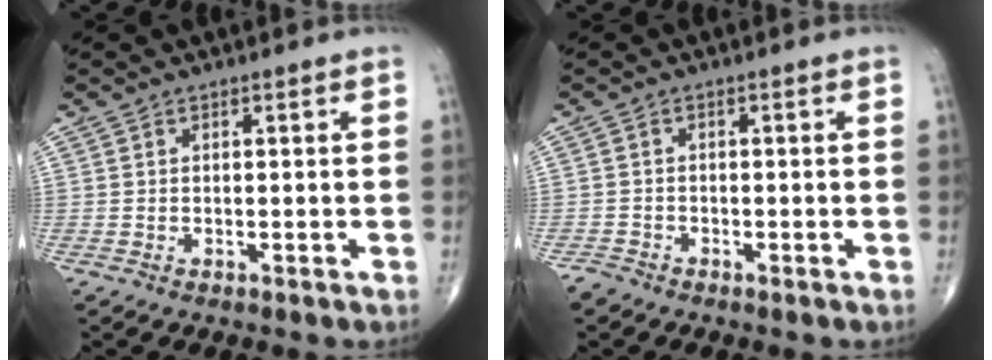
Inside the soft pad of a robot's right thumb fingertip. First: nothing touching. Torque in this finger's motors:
{"motor_torque": [0.30, -0.08, -0.03, -0.32, 0.02]}